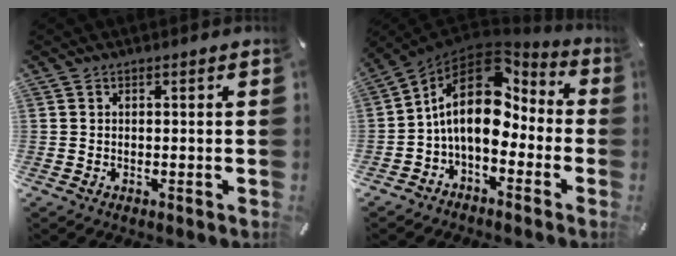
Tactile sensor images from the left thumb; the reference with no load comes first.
{"total": 15.4, "force": [1.2, 10.1, 11.6], "torque": [-0.219, -0.006, 0.018]}